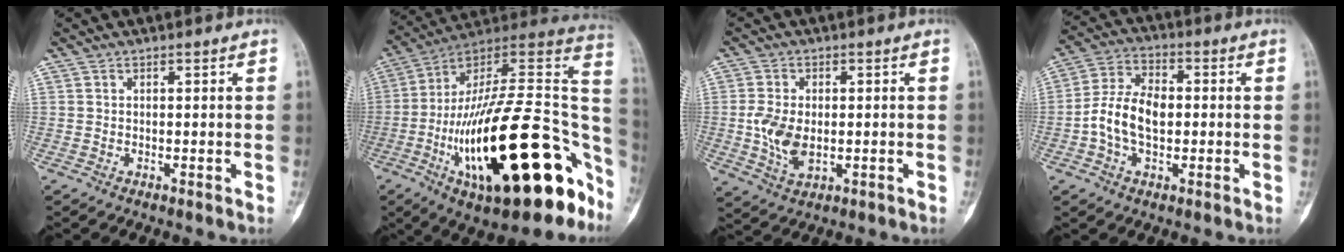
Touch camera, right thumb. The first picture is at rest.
{"total": 37.0, "force": [-12.3, 14.2, 31.9], "torque": [-0.425, 0.060, -0.193]}
{"total": 7.6, "force": [-0.7, 4.5, 6.1], "torque": [-0.118, -0.002, -0.009]}
{"total": 10.3, "force": [-1.0, 6.5, 7.9], "torque": [-0.143, 0.031, -0.025]}